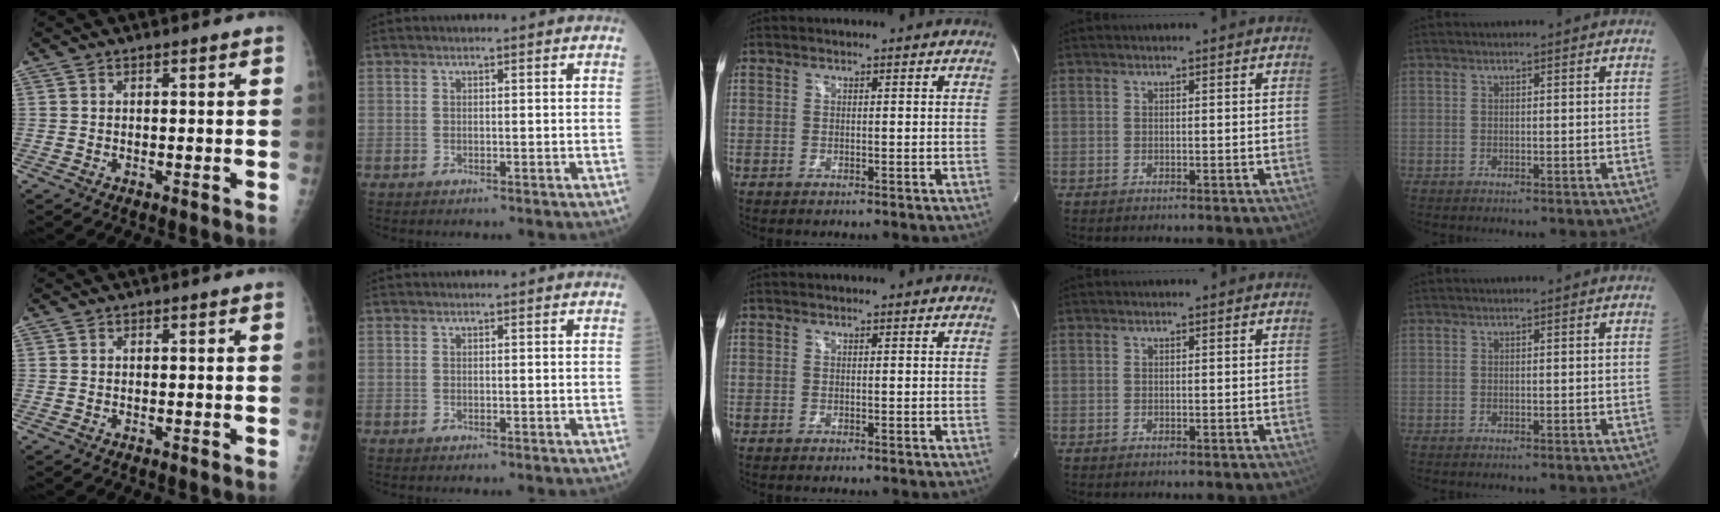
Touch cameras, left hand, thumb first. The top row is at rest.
{}